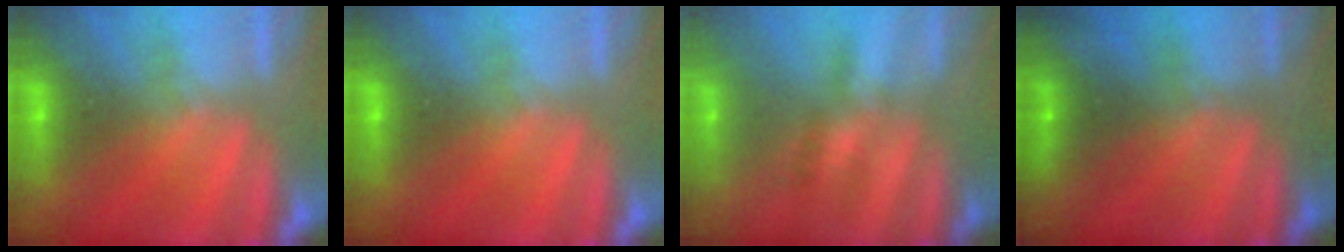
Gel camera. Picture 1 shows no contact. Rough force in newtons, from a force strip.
{"total": 0.0}
{"total": 2.4}
{"total": 2.4}